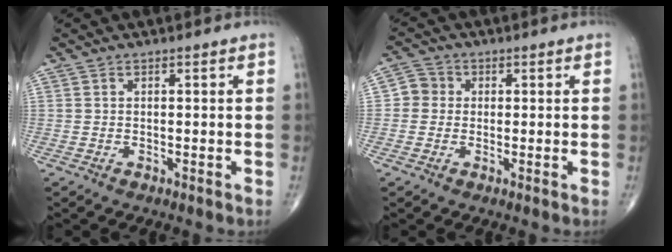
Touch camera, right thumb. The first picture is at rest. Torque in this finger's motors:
{"motor_torque": [-0.28, 0.09, -0.17, -0.38, 0.01]}